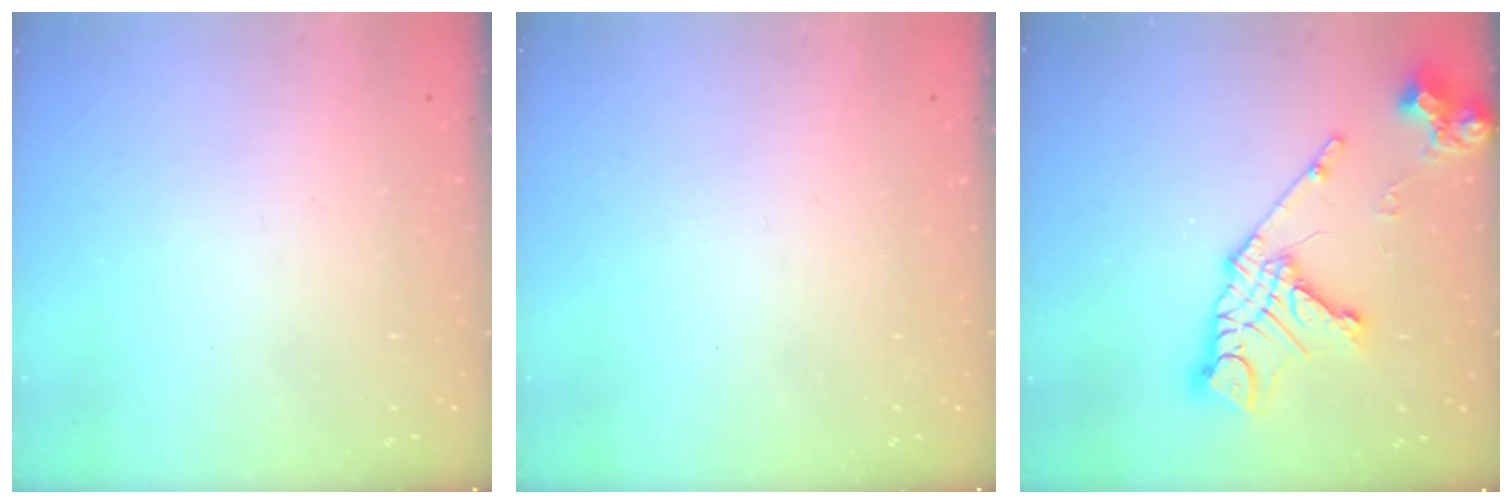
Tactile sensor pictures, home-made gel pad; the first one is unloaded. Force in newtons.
{"total": 0.0}
{"total": 17.1, "press": 17.0, "slide": 1.8}